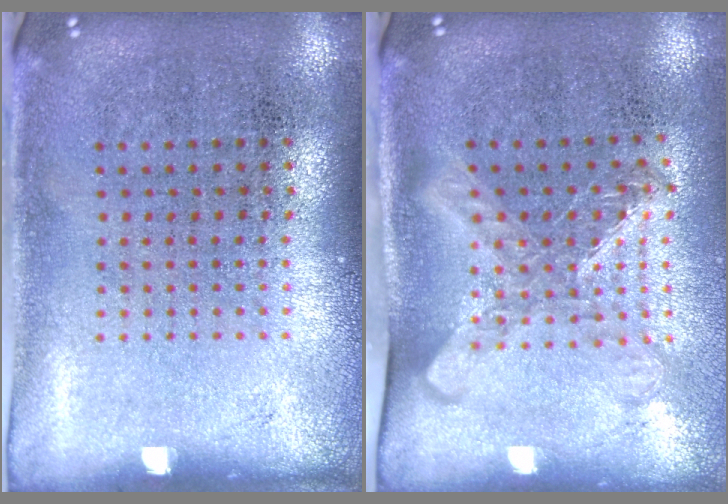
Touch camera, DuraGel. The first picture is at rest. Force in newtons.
{"total": 1.6, "press": 1.3, "slide": 0.9}